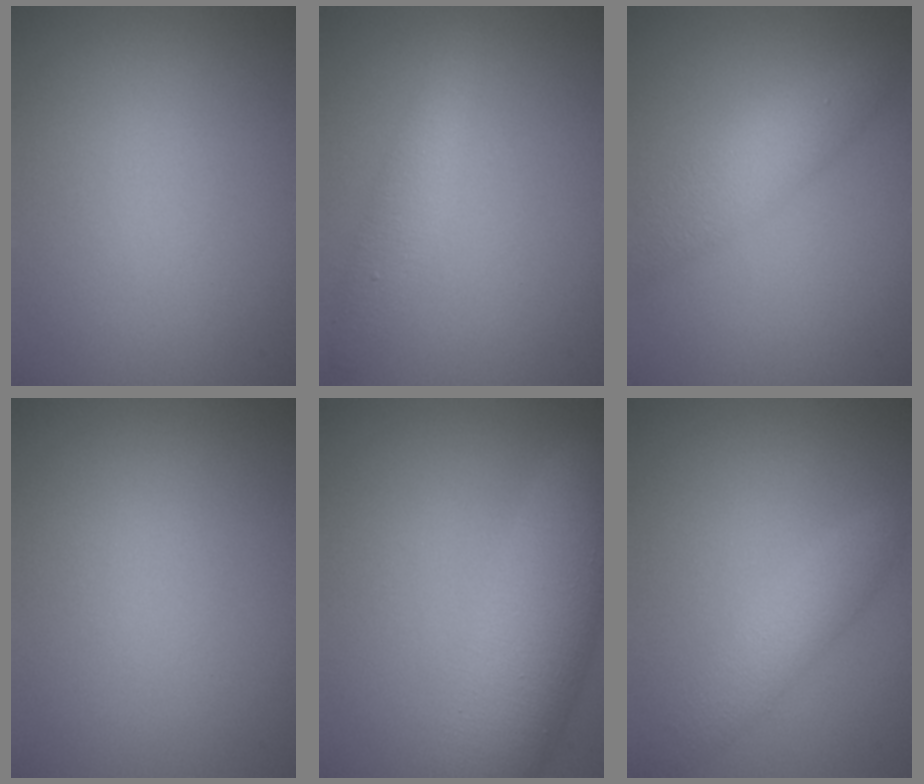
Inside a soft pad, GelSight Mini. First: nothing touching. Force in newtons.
{"total": 2.9, "press": 2.9, "slide": 0.1}
{"total": 3.6, "press": 3.6, "slide": 0.1}
{"total": 0.0}
{"total": 7.5, "press": 7.5, "slide": 0.4}
{"total": 2.7, "press": 2.7, "slide": 0.1}